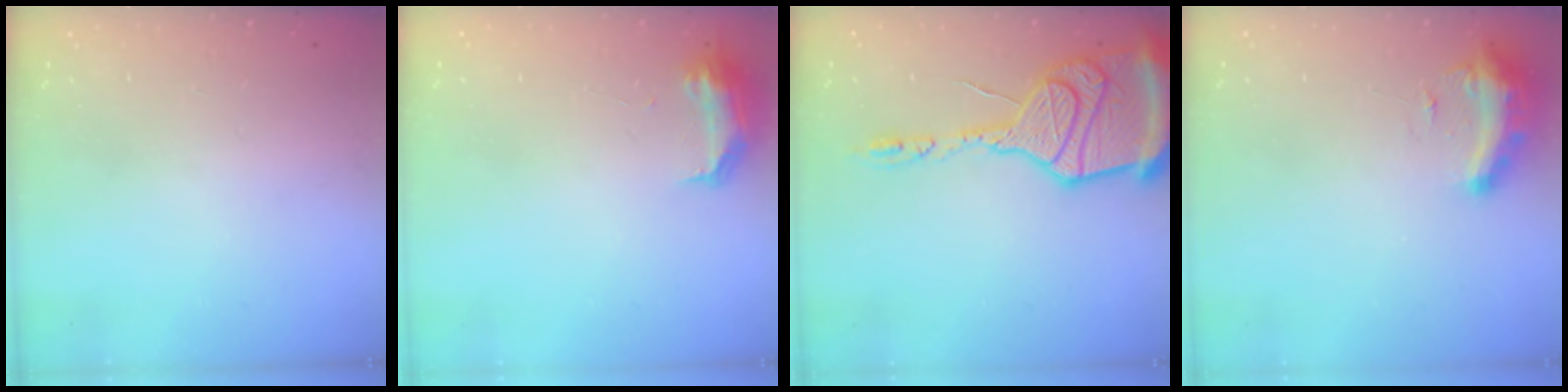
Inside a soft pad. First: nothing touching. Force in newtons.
{"total": 8.5, "press": 8.4, "slide": 0.9}
{"total": 23.1, "press": 22.5, "slide": 4.9}
{"total": 9.8, "press": 9.8, "slide": 0.5}